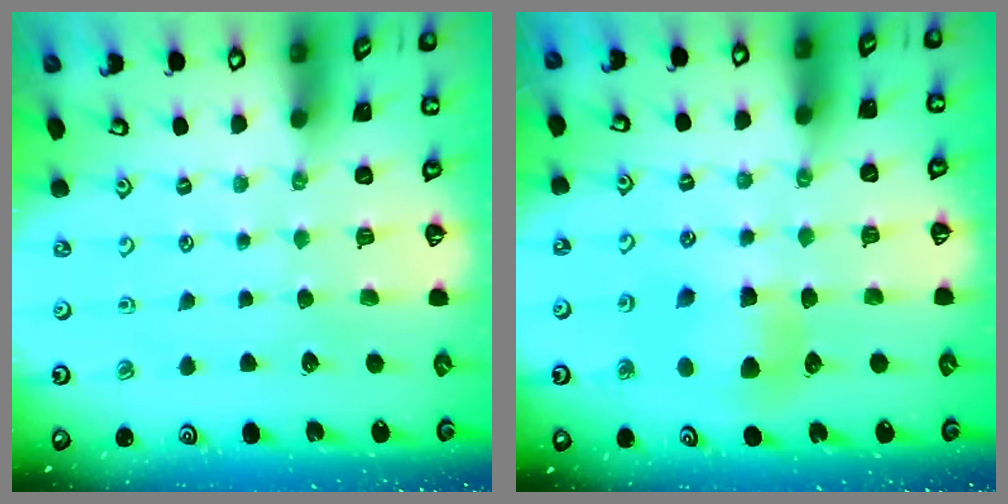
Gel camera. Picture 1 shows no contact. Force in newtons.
{"total": 6.1, "press": 6.1, "slide": 0.6}